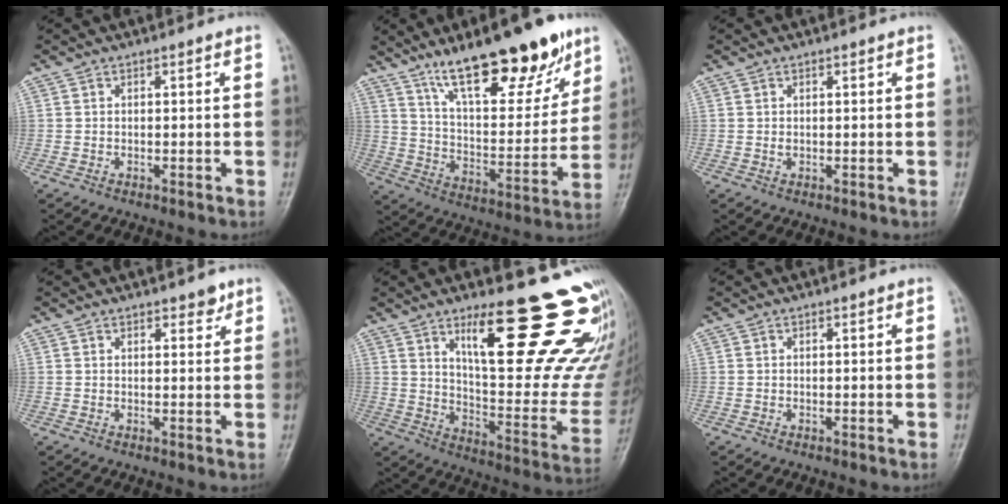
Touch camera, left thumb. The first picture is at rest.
{"total": 22.8, "force": [15.1, 7.4, 15.4], "torque": [-0.197, -0.068, 0.251]}
{"total": 0.8, "force": [0.4, 0.6, 0.5], "torque": [-0.002, -0.001, 0.006]}
{"total": 2.4, "force": [1.8, 1.2, 1.1], "torque": [0.000, -0.010, 0.024]}
{"total": 26.4, "force": [16.4, 6.6, 19.6], "torque": [-0.209, -0.105, 0.241]}
{"total": 0.0}